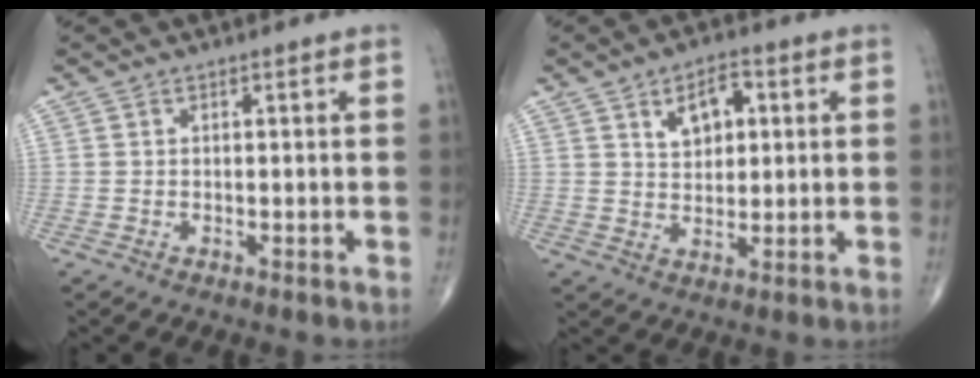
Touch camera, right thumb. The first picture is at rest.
{"total": 7.1, "force": [2.6, 4.3, 5.0], "torque": [-0.056, -0.005, 0.041]}